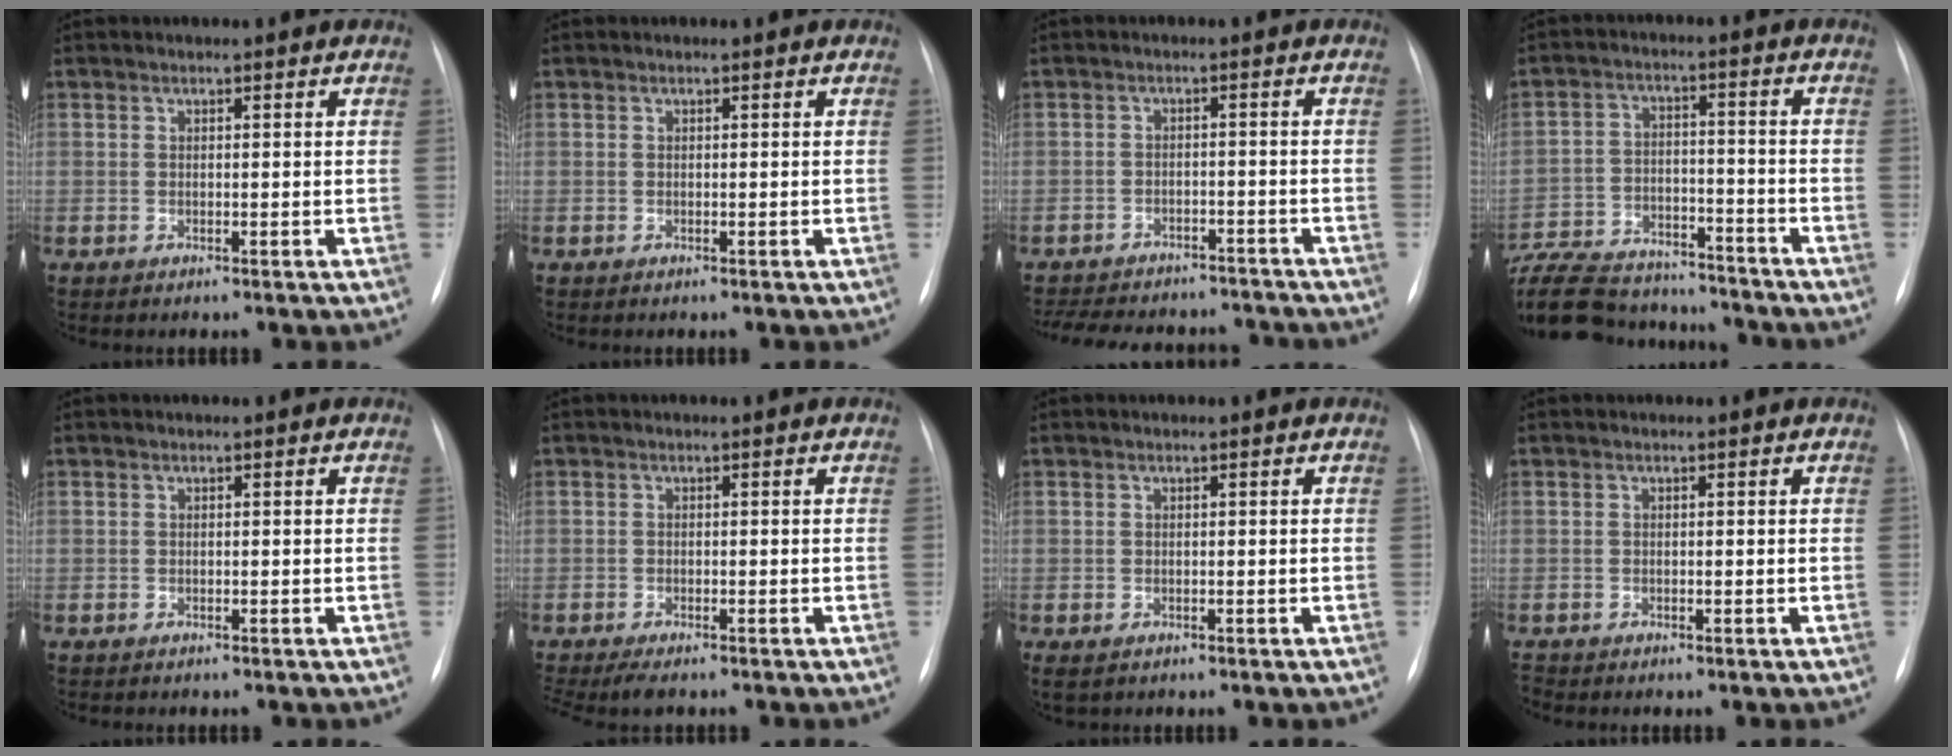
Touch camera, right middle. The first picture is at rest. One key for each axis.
{"total": 0.0}
{"total": 16.5, "fx": -14.7, "fy": 5.6, "fz": 5.1, "tx": -0.127, "ty": -0.002, "tz": -0.187}
{"total": 23.5, "fx": -20.6, "fy": 7.0, "fz": 8.7, "tx": -0.223, "ty": -0.019, "tz": -0.313}
{"total": 0.0}
{"total": 4.2, "fx": -3.3, "fy": 0.9, "fz": 2.5, "tx": -0.041, "ty": -0.012, "tz": -0.049}
{"total": 1.4, "fx": -0.7, "fy": 1.0, "fz": 0.8, "tx": -0.011, "ty": -0.001, "tz": -0.004}
{"total": 0.5, "fx": -0.5, "fy": 0.1, "fz": 0.0, "tx": 0.001, "ty": -0.001, "tz": -0.011}